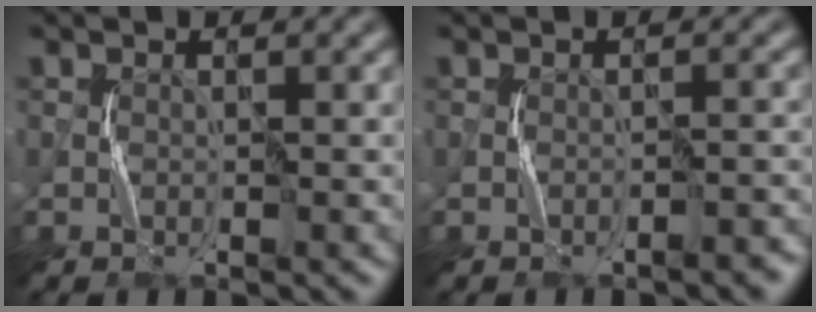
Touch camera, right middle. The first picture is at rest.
{"total": 1.3, "force": [-1.1, 0.1, 0.6], "torque": [-0.006, 0.008, -0.015]}